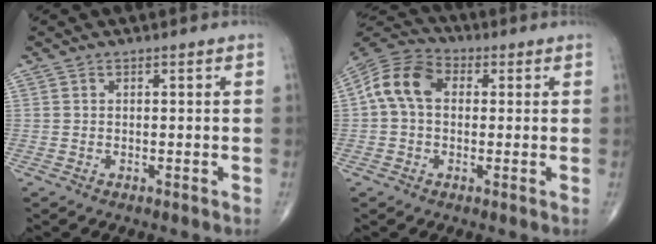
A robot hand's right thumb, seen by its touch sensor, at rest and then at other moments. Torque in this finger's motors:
{"motor_torque": [-0.07, 0.25, 0.06, -0.06, 0.07]}